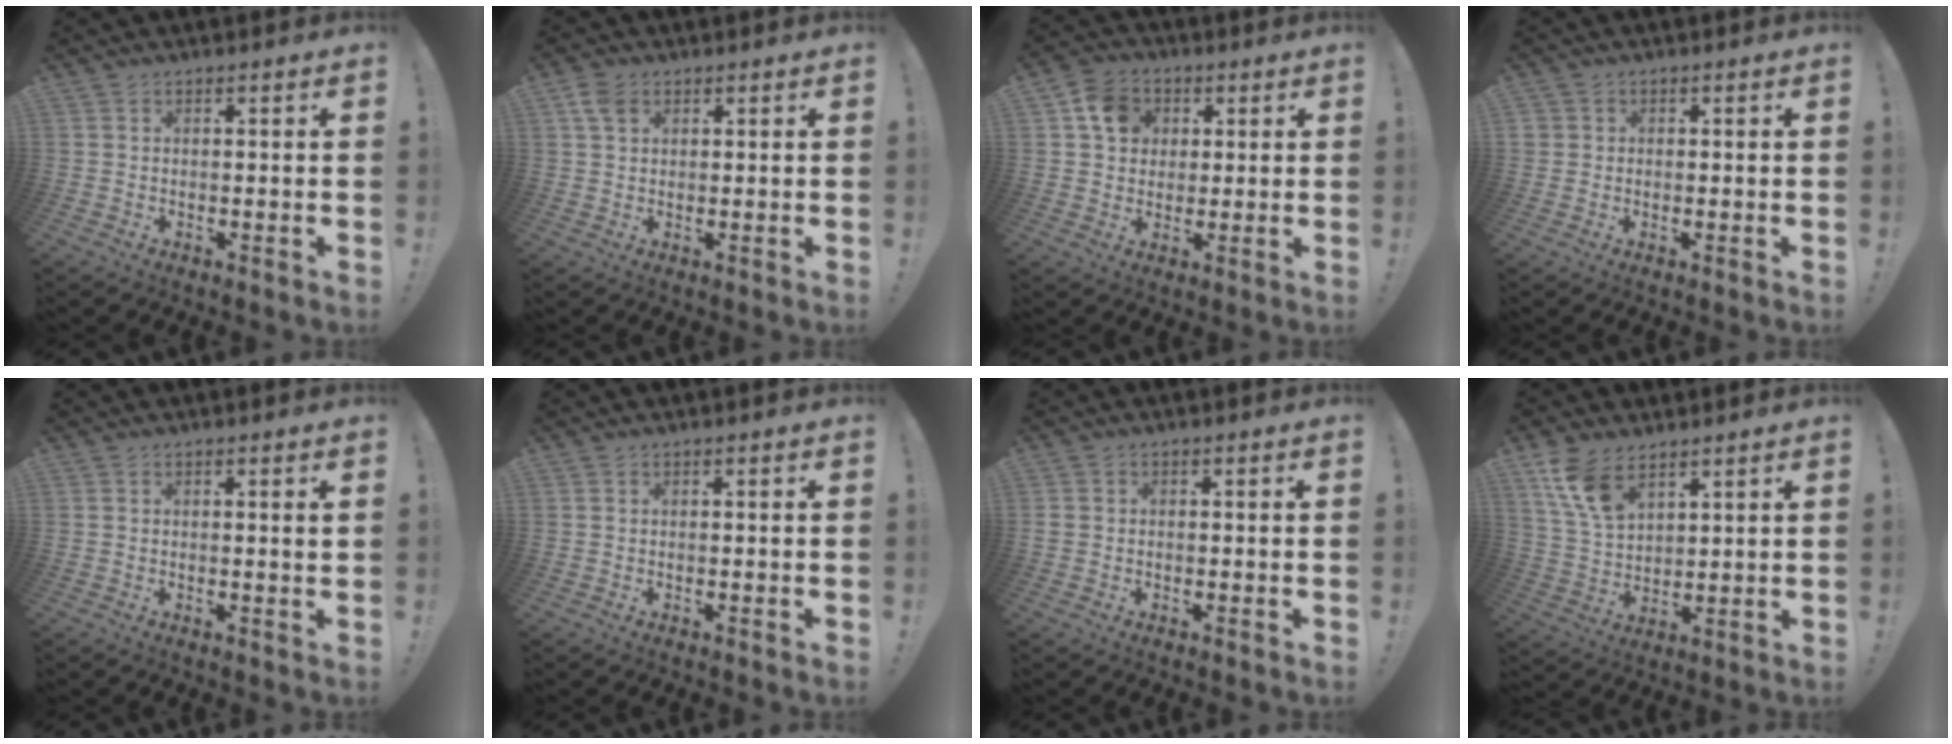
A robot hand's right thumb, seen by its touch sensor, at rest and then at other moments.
{"total": 4.5, "force": [2.1, 3.0, 2.6], "torque": [-0.052, 0.002, 0.042]}
{"total": 9.5, "force": [3.1, 8.2, 3.8], "torque": [-0.055, -0.004, 0.061]}
{"total": 1.7, "force": [0.1, 1.7, 0.2], "torque": [-0.010, 0.006, 0.003]}
{"total": 1.6, "force": [0.7, -0.3, 1.4], "torque": [-0.013, -0.007, 0.008]}
{"total": 0.0}
{"total": 1.3, "force": [-0.5, 1.1, 0.3], "torque": [-0.010, 0.005, -0.008]}
{"total": 10.9, "force": [6.9, 5.7, 6.1], "torque": [-0.111, -0.030, 0.136]}